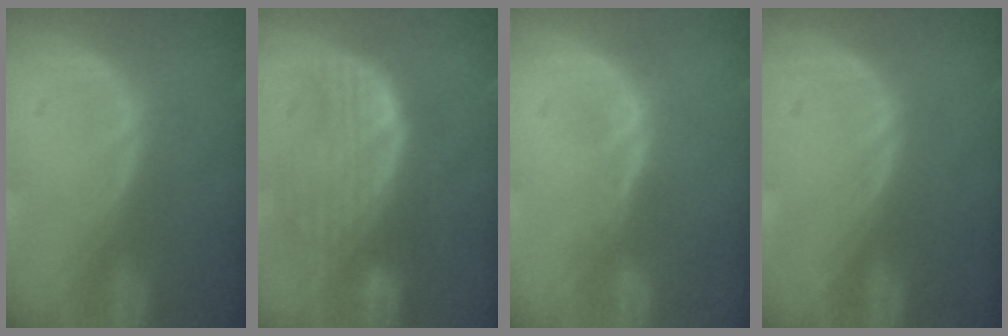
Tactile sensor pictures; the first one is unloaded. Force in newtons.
{"total": 9.9, "press": 8.7, "slide": 4.8}
{"total": 1.4, "press": 1.4, "slide": 0.1}
{"total": 0.0}